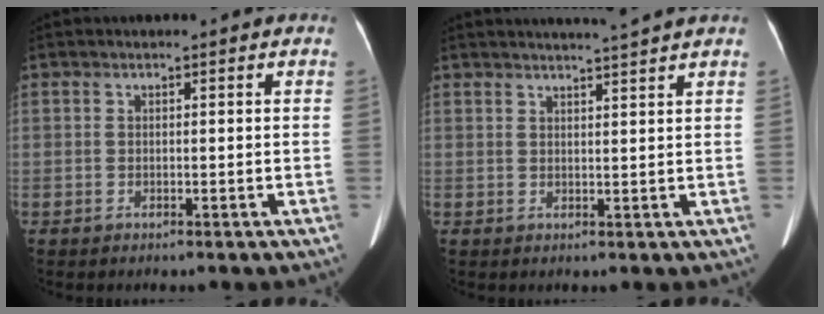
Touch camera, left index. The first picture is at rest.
{"total": 4.8, "force": [4.3, -1.4, 1.6], "torque": [-0.021, 0.000, 0.053]}